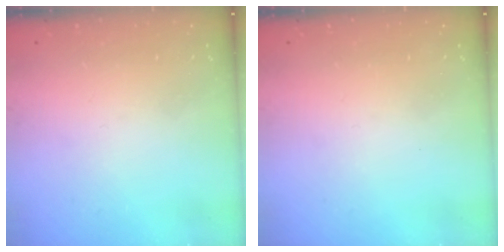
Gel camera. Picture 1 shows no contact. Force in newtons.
{"total": 0.0}